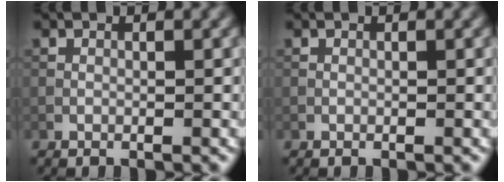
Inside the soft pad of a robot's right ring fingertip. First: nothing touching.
{"total": 0.0}